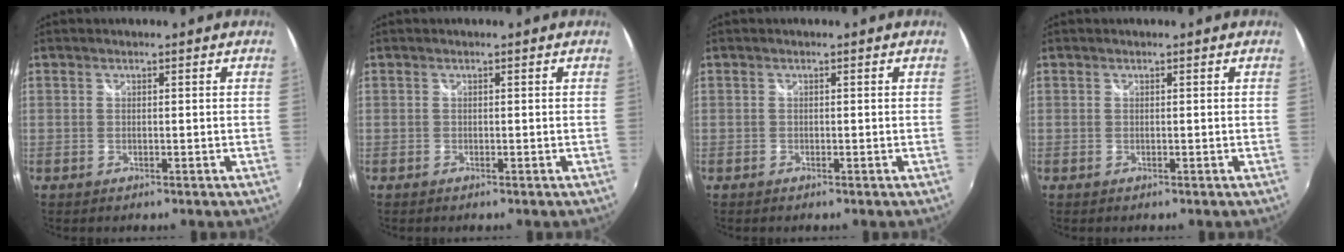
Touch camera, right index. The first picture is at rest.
{"total": 0.0}
{"total": 0.0}
{"total": 0.0}